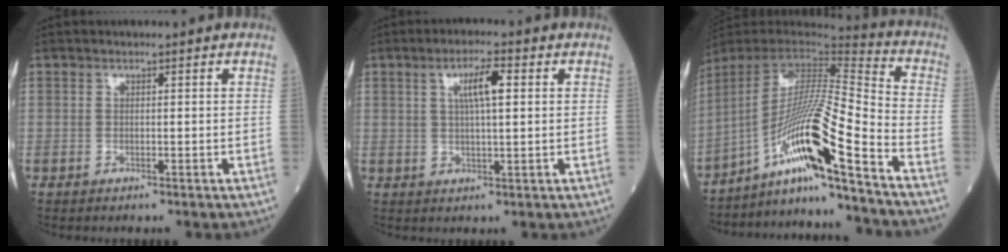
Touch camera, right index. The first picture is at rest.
{"total": 5.3, "force": [1.6, 0.8, 4.9], "torque": [-0.090, 0.007, 0.029]}
{"total": 17.2, "force": [-10.8, -1.7, 13.3], "torque": [-0.252, -0.004, -0.199]}